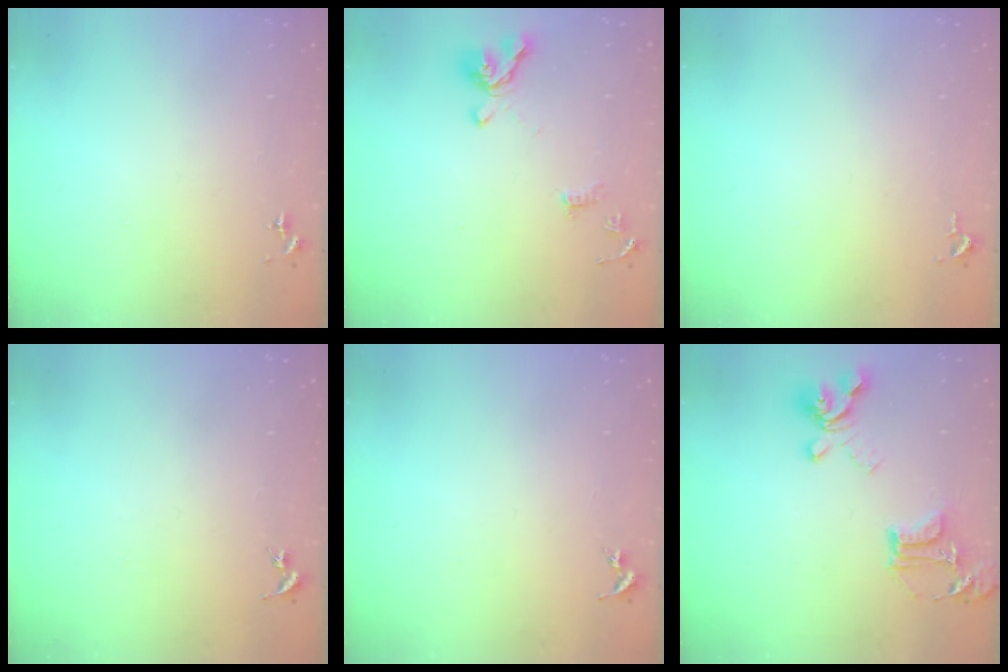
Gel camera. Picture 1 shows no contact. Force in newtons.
{"total": 12.7, "press": 12.6, "slide": 1.5}
{"total": 2.6, "press": 2.6, "slide": 0.4}
{"total": 0.0}
{"total": 0.0}
{"total": 17.0, "press": 17.0, "slide": 1.4}